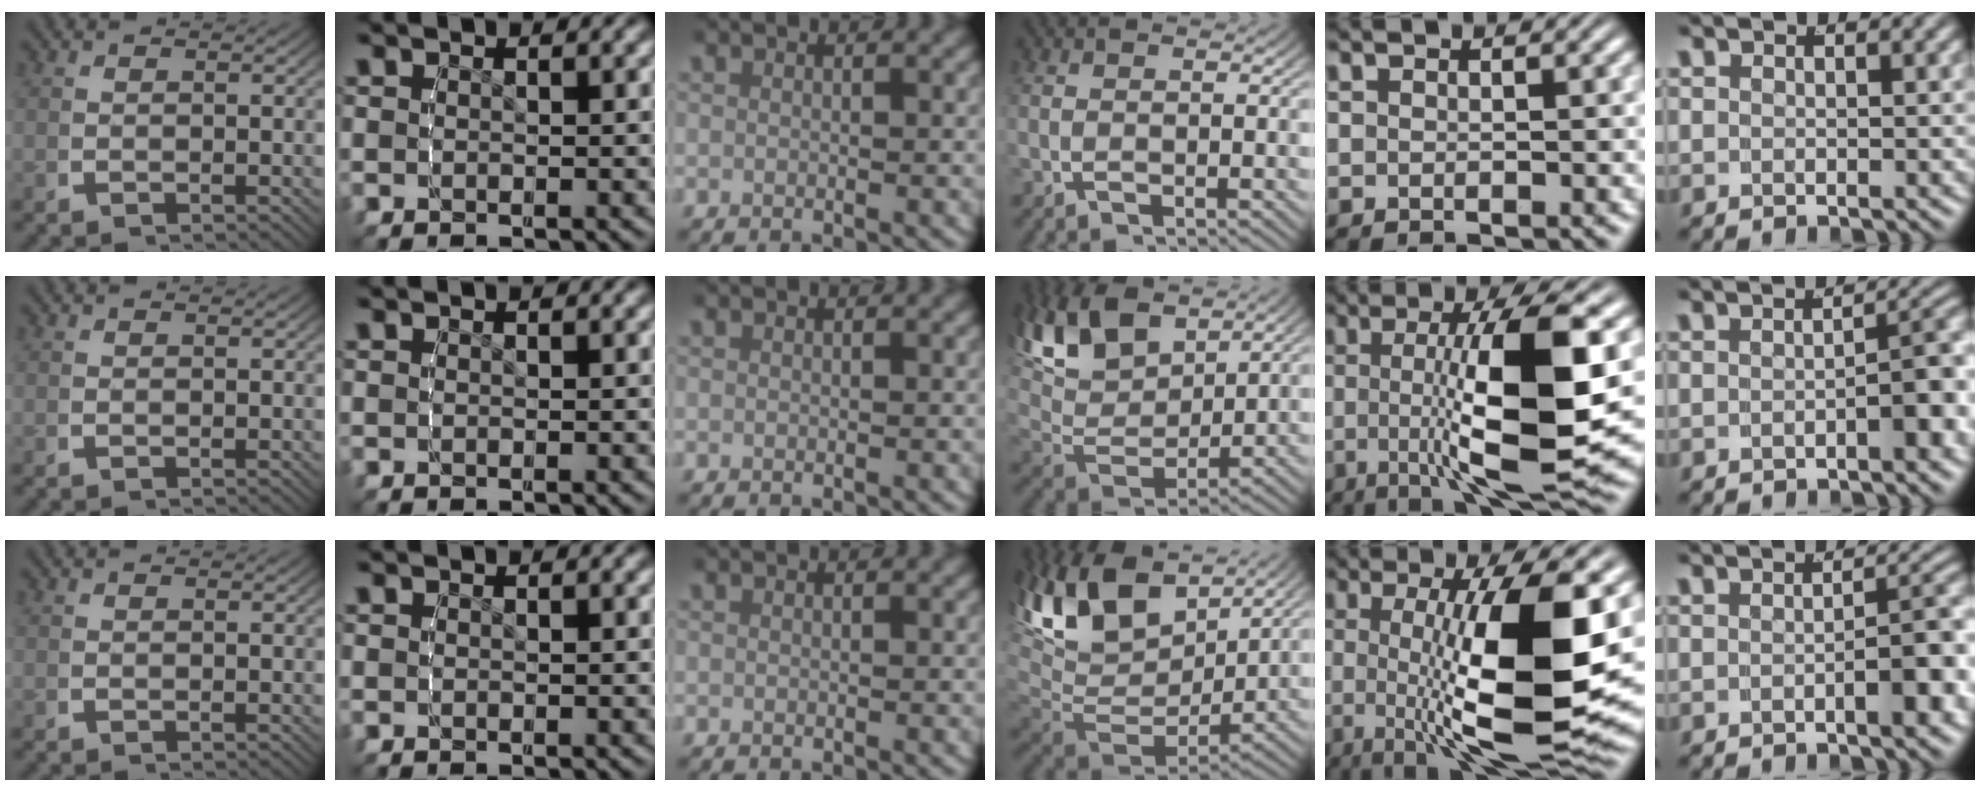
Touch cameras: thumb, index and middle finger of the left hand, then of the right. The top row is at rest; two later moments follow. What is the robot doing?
{"motion": "lift_and_place", "object": "screwdriver"}